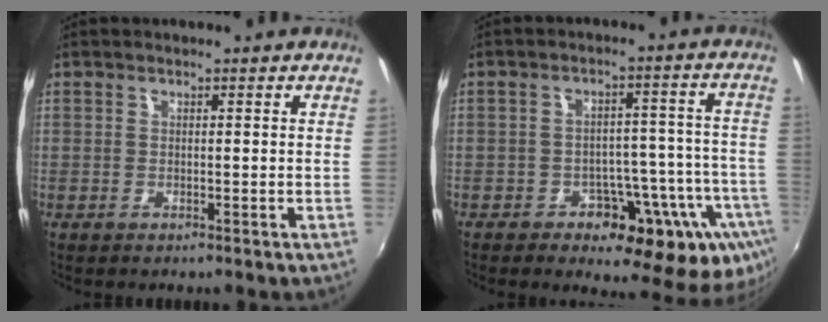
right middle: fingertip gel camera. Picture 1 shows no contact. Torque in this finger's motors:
{"motor_torque": [1.09, -1.05, 0.22, 0.04]}